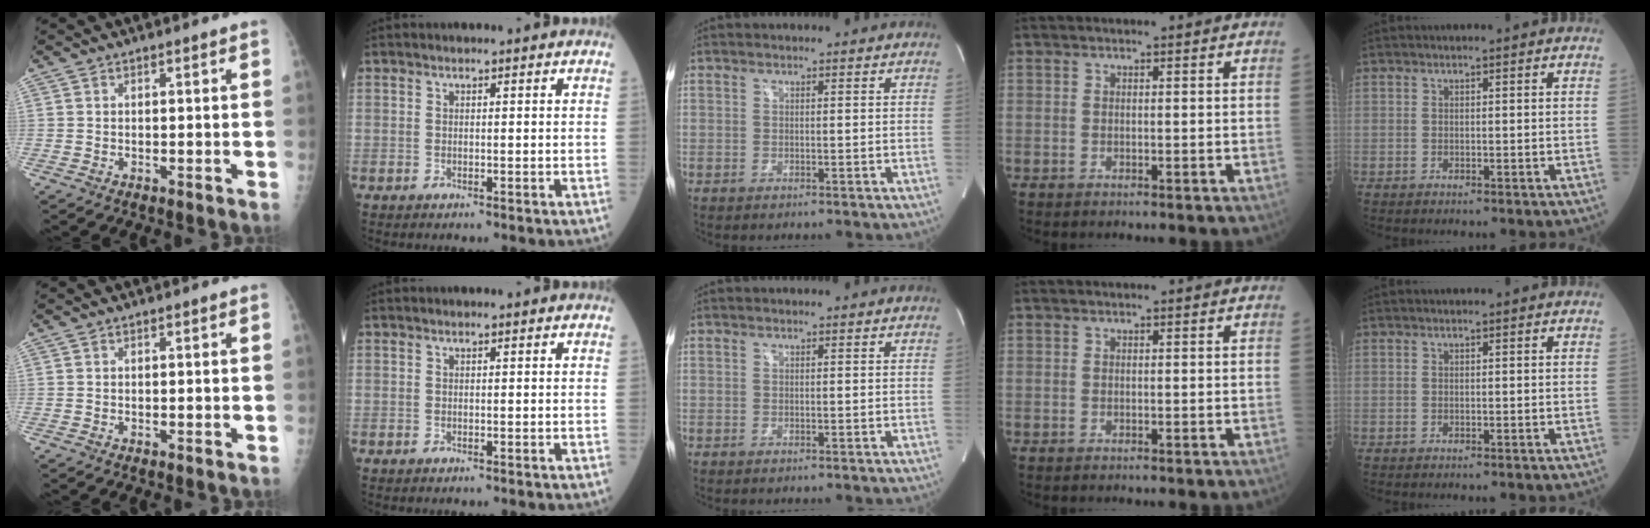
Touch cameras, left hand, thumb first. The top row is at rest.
{}